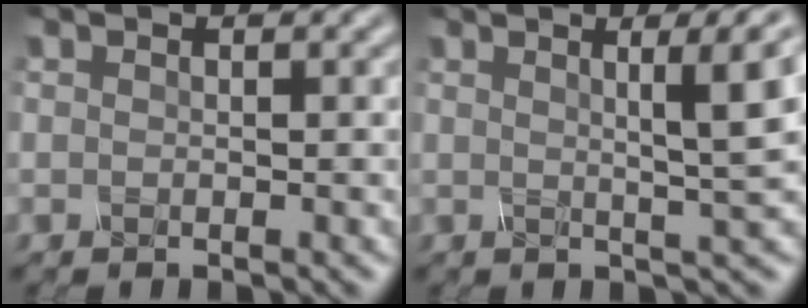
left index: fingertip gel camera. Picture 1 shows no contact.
{"total": 7.1, "force": [2.2, 1.6, 6.6], "torque": [-0.058, 0.022, 0.029]}